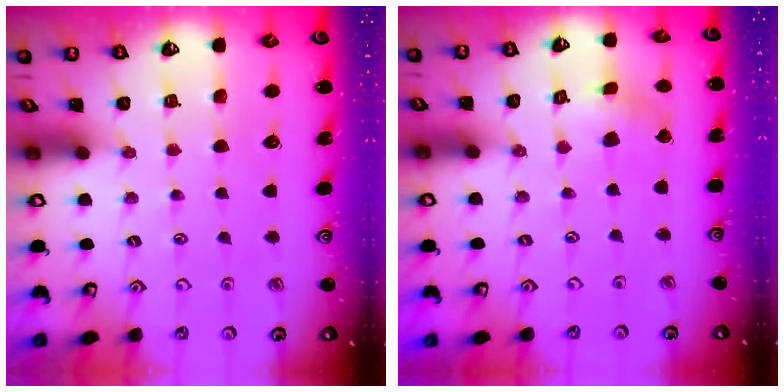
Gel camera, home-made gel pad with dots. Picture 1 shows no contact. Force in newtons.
{"total": 1.5, "press": 1.5, "slide": 0.0}